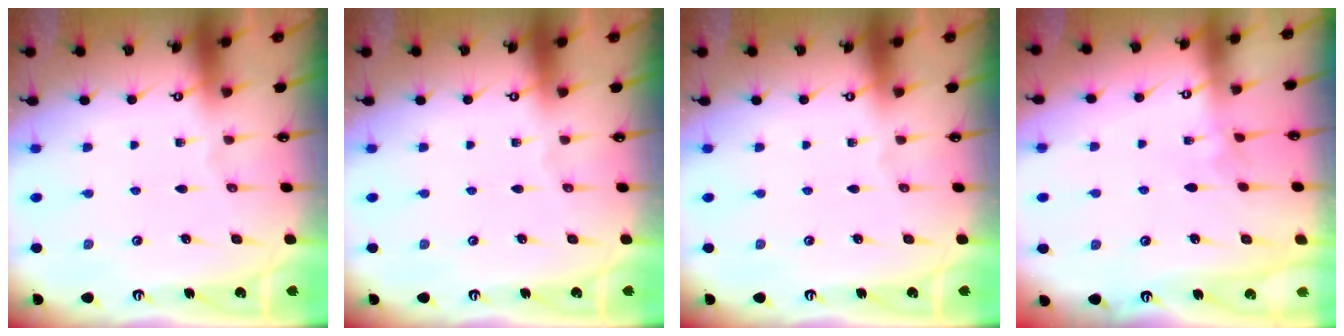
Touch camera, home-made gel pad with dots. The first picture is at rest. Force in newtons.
{"total": 0.0}
{"total": 0.0}
{"total": 2.7, "press": 2.6, "slide": 0.3}